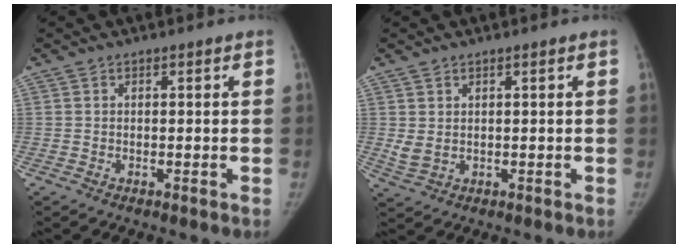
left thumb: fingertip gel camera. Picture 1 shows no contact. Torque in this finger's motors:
{"motor_torque": [0.08, 0.07, 0.60, -0.17, 0.03]}